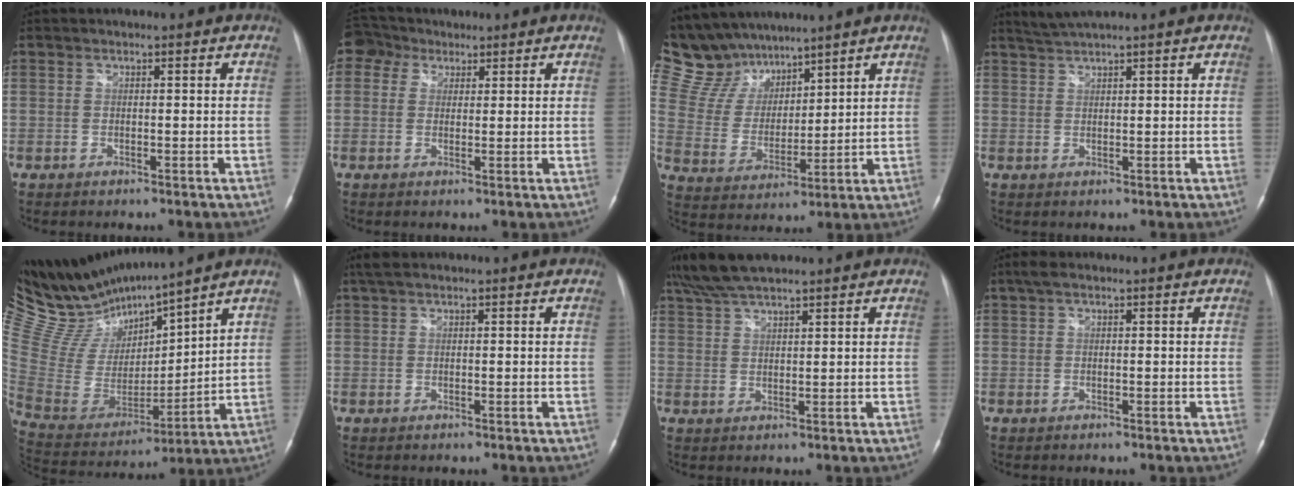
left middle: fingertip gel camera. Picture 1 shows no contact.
{"total": 4.4, "force": [2.4, 3.6, 0.9], "torque": [-0.026, 0.027, 0.044]}
{"total": 12.0, "force": [10.7, 5.0, 2.2], "torque": [-0.060, 0.025, 0.218]}
{"total": 2.5, "force": [2.2, -0.8, 0.8], "torque": [-0.021, 0.010, 0.050]}
{"total": 18.3, "force": [16.7, 2.3, 7.2], "torque": [-0.155, -0.007, 0.331]}
{"total": 2.0, "force": [1.4, 0.7, 1.3], "torque": [-0.029, 0.024, 0.027]}
{"total": 8.0, "force": [6.8, 1.4, 4.0], "torque": [-0.081, 0.032, 0.125]}
{"total": 1.8, "force": [0.9, 0.7, 1.3], "torque": [-0.028, 0.022, 0.015]}